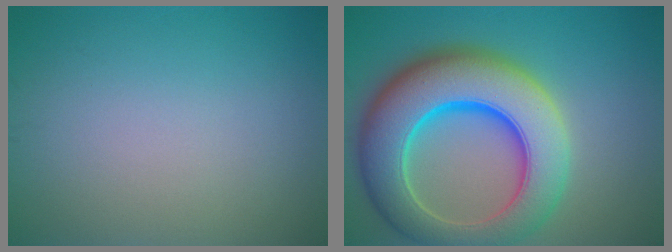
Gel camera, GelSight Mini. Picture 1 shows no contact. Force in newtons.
{"total": 12.3, "press": 12.3, "slide": 0.2}